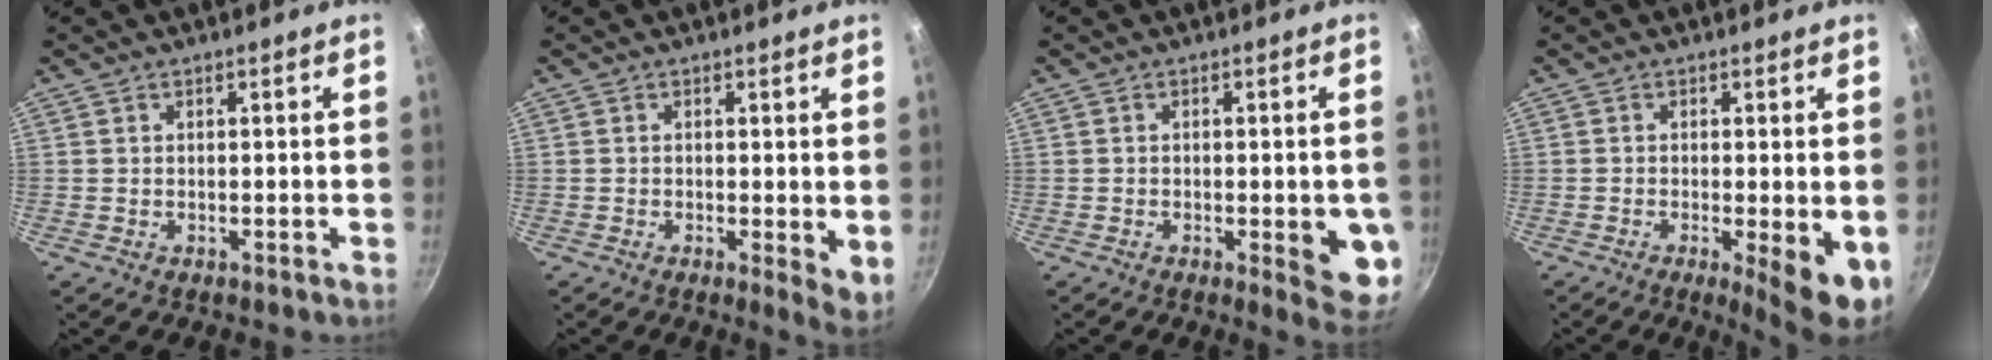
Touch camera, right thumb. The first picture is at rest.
{"total": 4.9, "force": [0.1, 1.7, 4.6], "torque": [-0.056, -0.017, -0.001]}
{"total": 8.8, "force": [-1.8, 3.0, 8.1], "torque": [-0.076, -0.002, -0.019]}
{"total": 7.2, "force": [-1.6, 1.5, 6.8], "torque": [-0.090, -0.011, -0.017]}